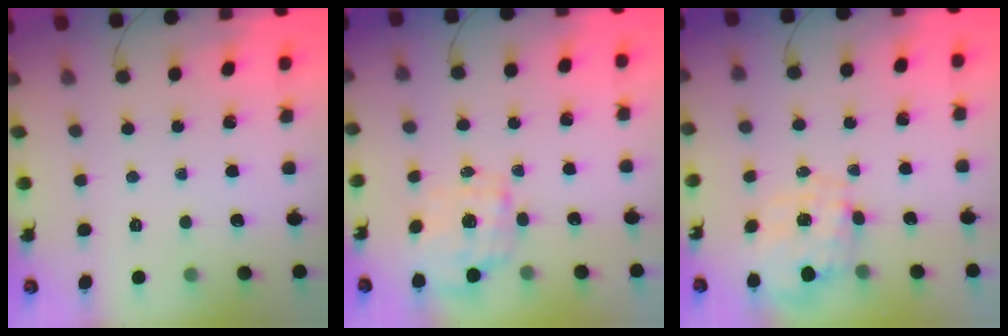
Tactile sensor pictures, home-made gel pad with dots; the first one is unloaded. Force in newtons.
{"total": 2.6, "press": 2.3, "slide": 1.3}
{"total": 1.0, "press": 0.9, "slide": 0.5}